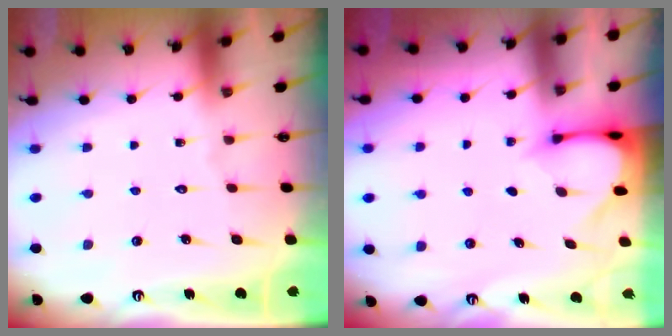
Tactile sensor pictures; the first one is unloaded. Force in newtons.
{"total": 3.4, "press": 3.4, "slide": 0.3}